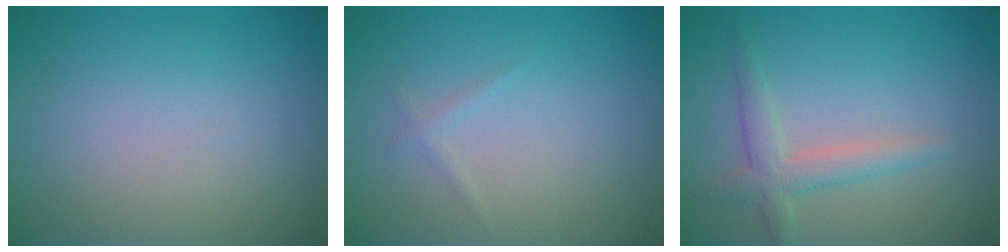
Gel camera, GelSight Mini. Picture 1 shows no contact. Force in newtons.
{"total": 0.8, "press": 0.8, "slide": 0.1}
{"total": 2.7, "press": 2.7, "slide": 0.1}